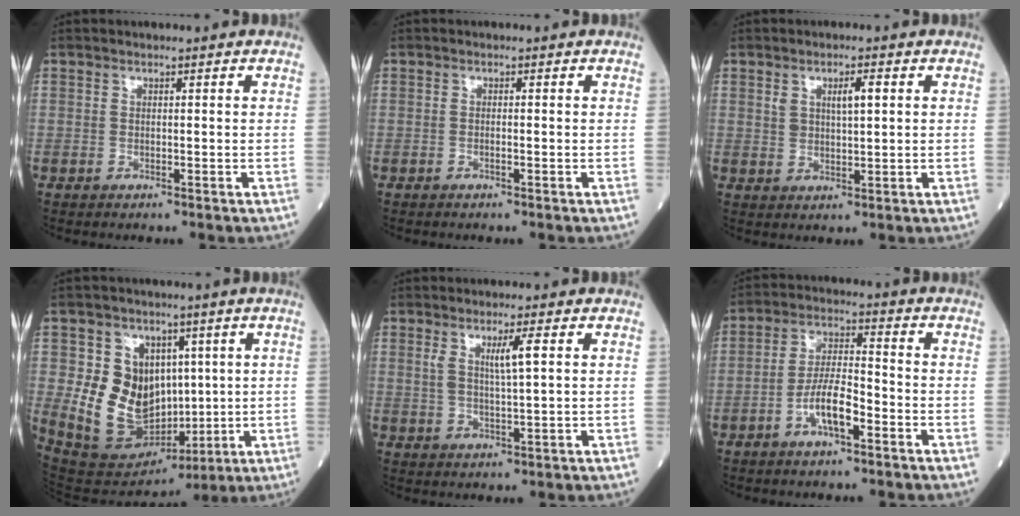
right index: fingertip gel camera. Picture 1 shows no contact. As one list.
[{"total": 0.6, "force": [-0.2, 0.0, 0.5], "torque": [-0.014, 0.000, -0.003]}, {"total": 3.9, "force": [1.5, 1.3, 3.4], "torque": [-0.061, 0.005, 0.028]}, {"total": 13.6, "force": [1.7, 10.8, 8.1], "torque": [-0.161, 0.020, 0.059]}, {"total": 4.4, "force": [1.5, 0.1, 4.1], "torque": [-0.075, -0.002, 0.027]}, {"total": 6.9, "force": [-3.1, 1.8, 5.9], "torque": [-0.114, 0.009, -0.060]}]